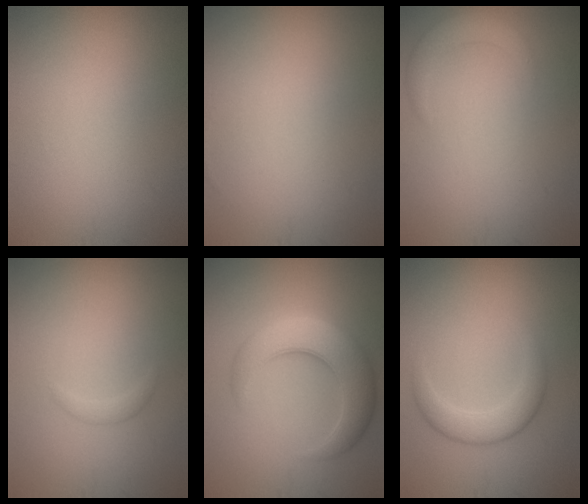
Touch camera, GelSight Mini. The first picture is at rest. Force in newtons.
{"total": 0.0}
{"total": 2.1, "press": 2.1, "slide": 0.2}
{"total": 0.7, "press": 0.7, "slide": 0.1}
{"total": 6.6, "press": 6.6, "slide": 0.1}
{"total": 3.0, "press": 3.0, "slide": 0.1}